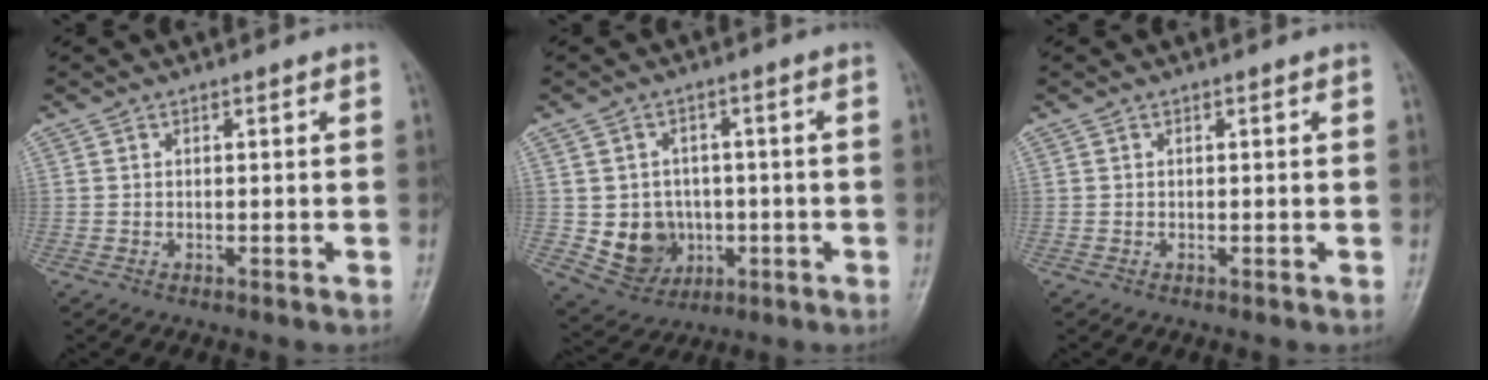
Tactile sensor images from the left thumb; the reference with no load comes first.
{"total": 8.4, "force": [-1.1, 7.6, 3.6], "torque": [-0.022, 0.005, -0.004]}
{"total": 0.0}